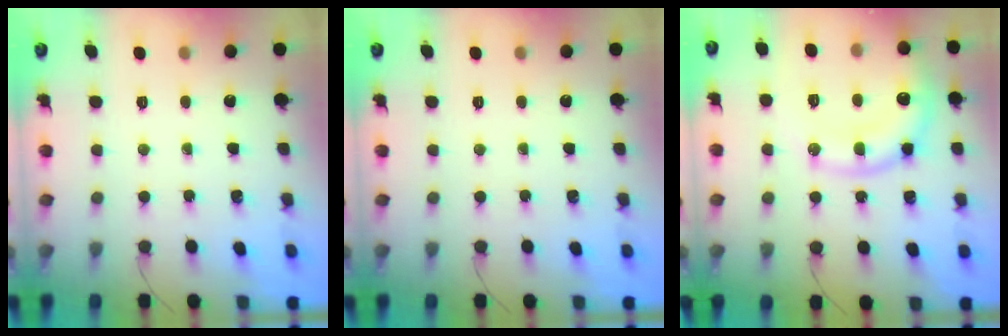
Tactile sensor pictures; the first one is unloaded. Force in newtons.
{"total": 0.0}
{"total": 14.7, "press": 14.6, "slide": 1.5}